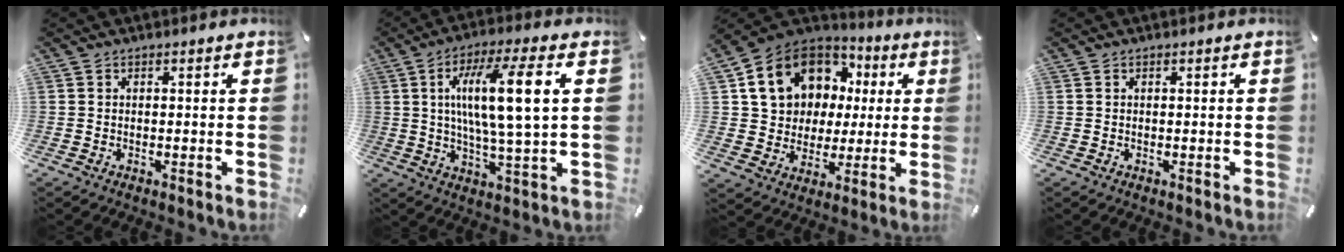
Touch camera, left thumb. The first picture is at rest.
{"total": 14.6, "force": [3.3, 2.3, 14.0], "torque": [-0.269, 0.003, 0.045]}
{"total": 15.5, "force": [5.4, 13.1, 6.1], "torque": [-0.127, -0.021, 0.113]}
{"total": 0.0}